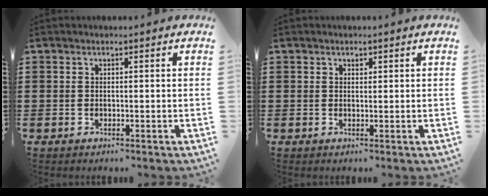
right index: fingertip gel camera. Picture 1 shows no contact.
{"total": 0.6, "force": [0.4, 0.4, 0.2], "torque": [-0.005, 0.002, 0.007]}